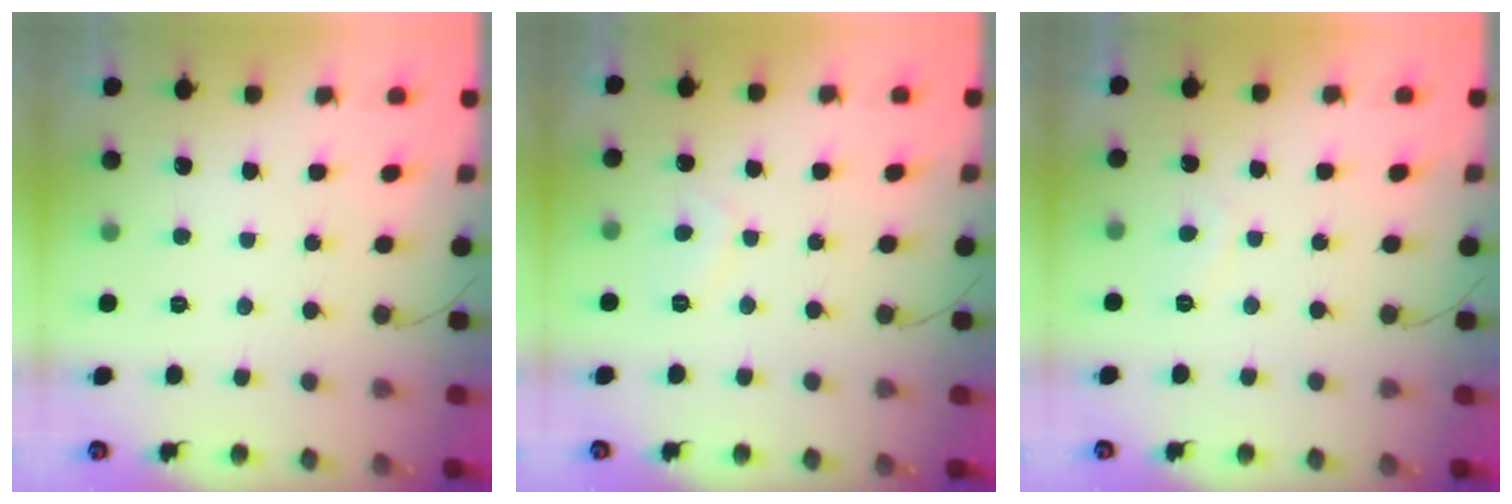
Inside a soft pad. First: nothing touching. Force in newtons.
{"total": 2.5, "press": 2.4, "slide": 0.7}
{"total": 0.8, "press": 0.5, "slide": 0.6}